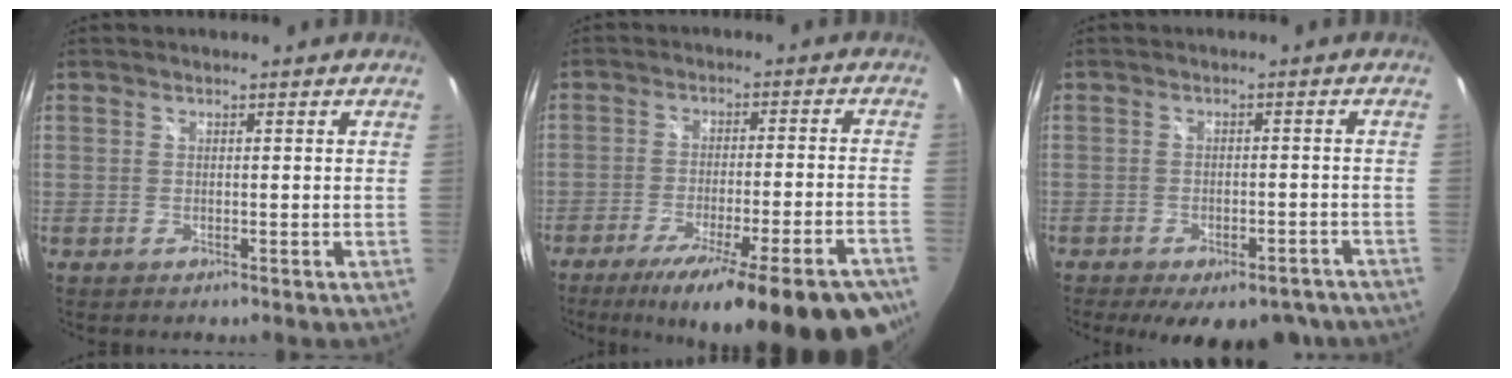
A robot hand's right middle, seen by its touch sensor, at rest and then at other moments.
{"total": 22.2, "force": [-16.4, 2.5, 14.8], "torque": [-0.231, -0.051, -0.233]}
{"total": 14.4, "force": [-10.9, 5.9, 7.3], "torque": [-0.137, -0.019, -0.130]}